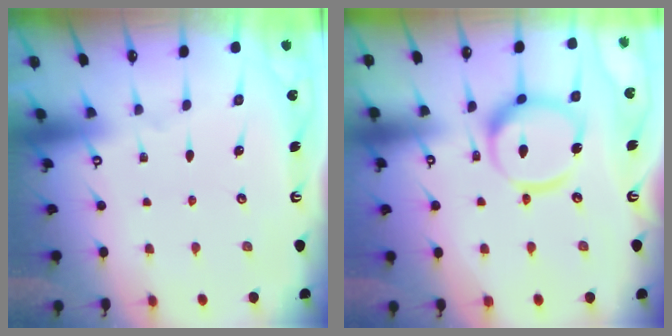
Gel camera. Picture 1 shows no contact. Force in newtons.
{"total": 17.3, "press": 17.1, "slide": 2.1}